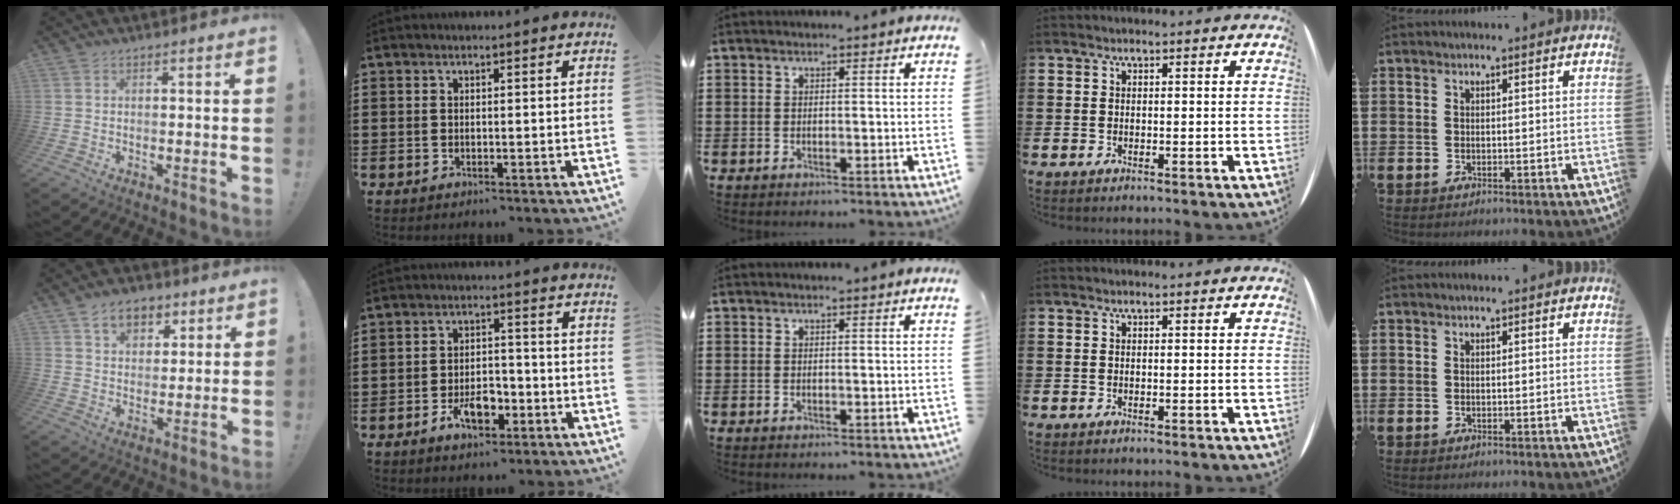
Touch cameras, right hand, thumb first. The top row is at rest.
{"thumb": {"total": 9.3, "force": [5.1, 6.5, 4.3], "torque": [-0.064, -0.016, 0.097]}, "index": {"total": 5.6, "force": [-2.9, 2.9, 3.9], "torque": [-0.074, 0.005, -0.052]}}